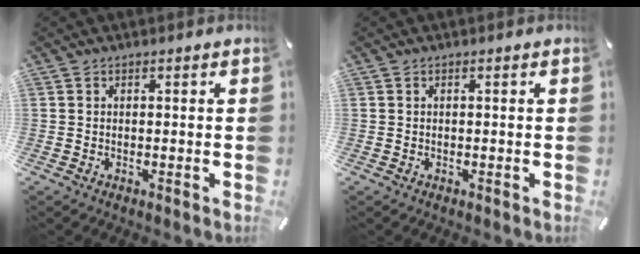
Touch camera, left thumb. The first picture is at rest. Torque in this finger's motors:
{"motor_torque": [-0.06, 0.26, -0.09, 0.01, 0.00]}